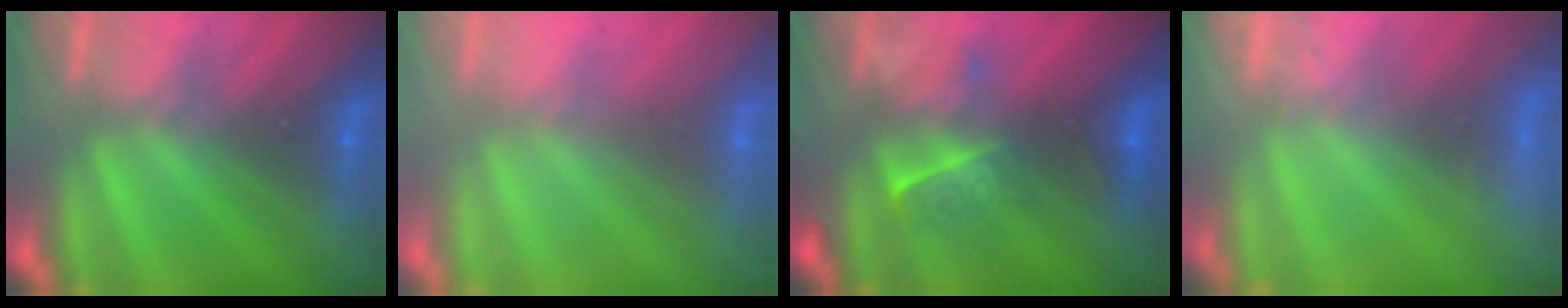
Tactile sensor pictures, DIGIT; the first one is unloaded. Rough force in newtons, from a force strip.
{"total": 2.3}
{"total": 2.5}
{"total": 2.6}